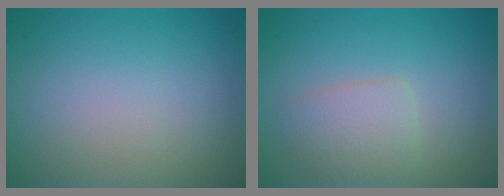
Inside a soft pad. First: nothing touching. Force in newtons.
{"total": 2.5, "press": 2.5, "slide": 0.0}